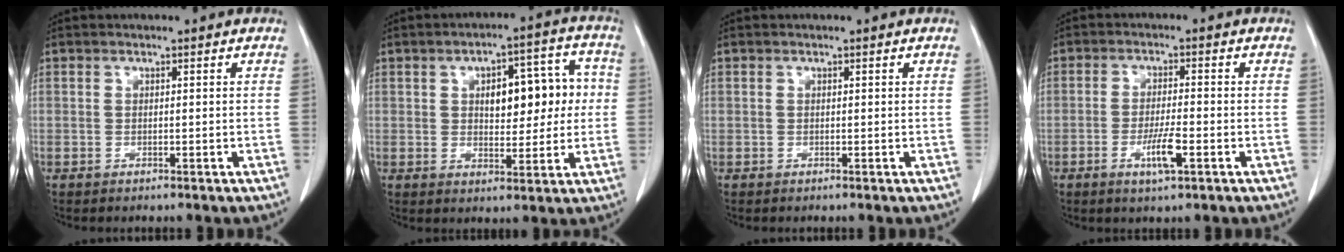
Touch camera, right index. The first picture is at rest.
{"total": 10.6, "force": [1.3, 4.8, 9.3], "torque": [-0.120, 0.033, 0.027]}
{"total": 0.0}
{"total": 4.9, "force": [-2.0, 0.6, 4.5], "torque": [-0.085, -0.005, -0.036]}